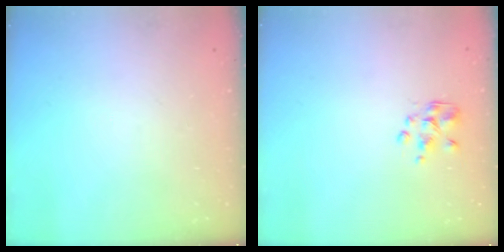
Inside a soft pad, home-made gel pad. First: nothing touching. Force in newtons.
{"total": 2.3, "press": 2.2, "slide": 0.7}